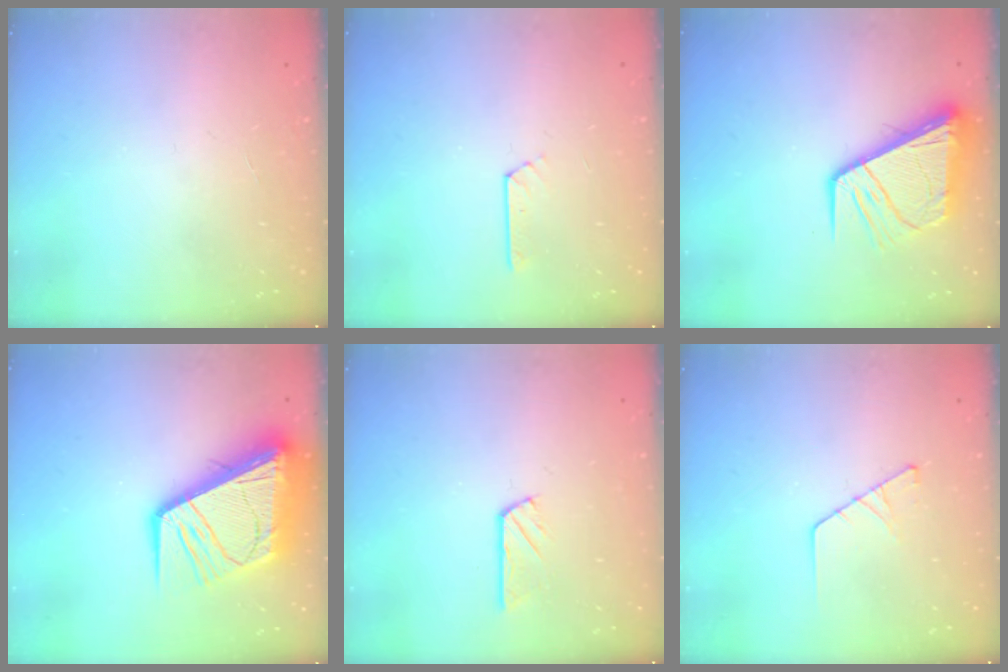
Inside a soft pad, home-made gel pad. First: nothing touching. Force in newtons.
{"total": 2.2, "press": 2.2, "slide": 0.3}
{"total": 12.6, "press": 12.5, "slide": 1.7}
{"total": 22.6, "press": 22.4, "slide": 2.8}
{"total": 3.5, "press": 3.5, "slide": 0.3}
{"total": 3.7, "press": 3.7, "slide": 0.3}